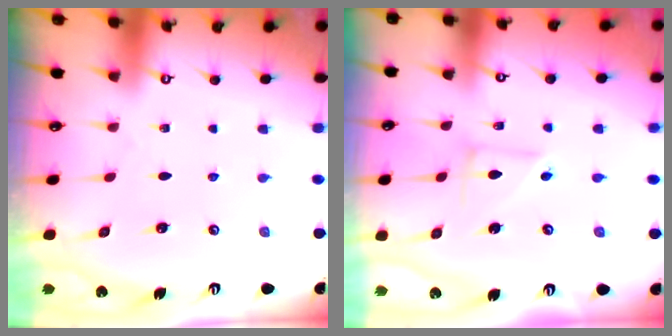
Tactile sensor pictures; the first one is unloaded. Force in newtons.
{"total": 6.1, "press": 6.0, "slide": 0.5}